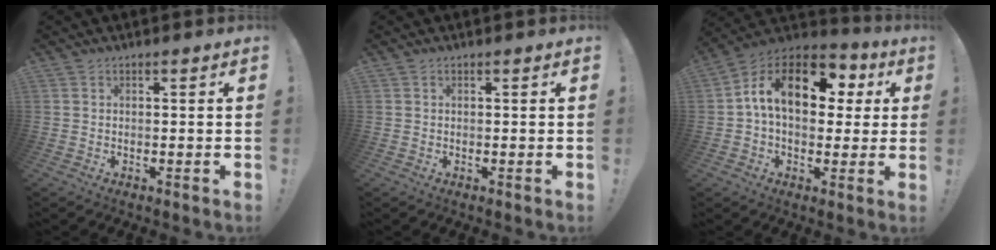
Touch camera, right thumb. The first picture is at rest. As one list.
[{"total": 0.0}, {"total": 17.3, "force": [4.0, 10.4, 13.2], "torque": [-0.216, 0.007, 0.067]}]